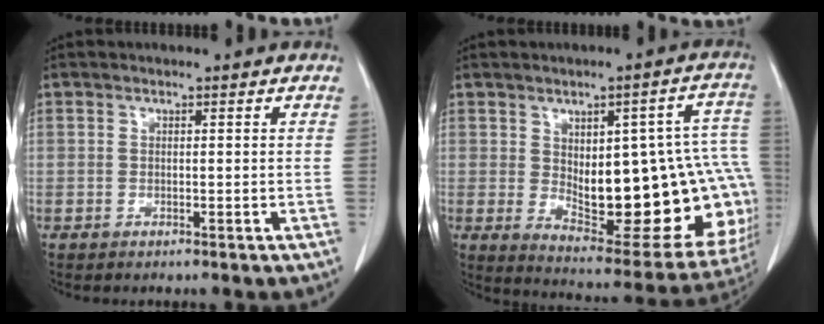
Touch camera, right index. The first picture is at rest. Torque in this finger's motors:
{"motor_torque": [2.02, -0.08, 0.38, 0.18]}